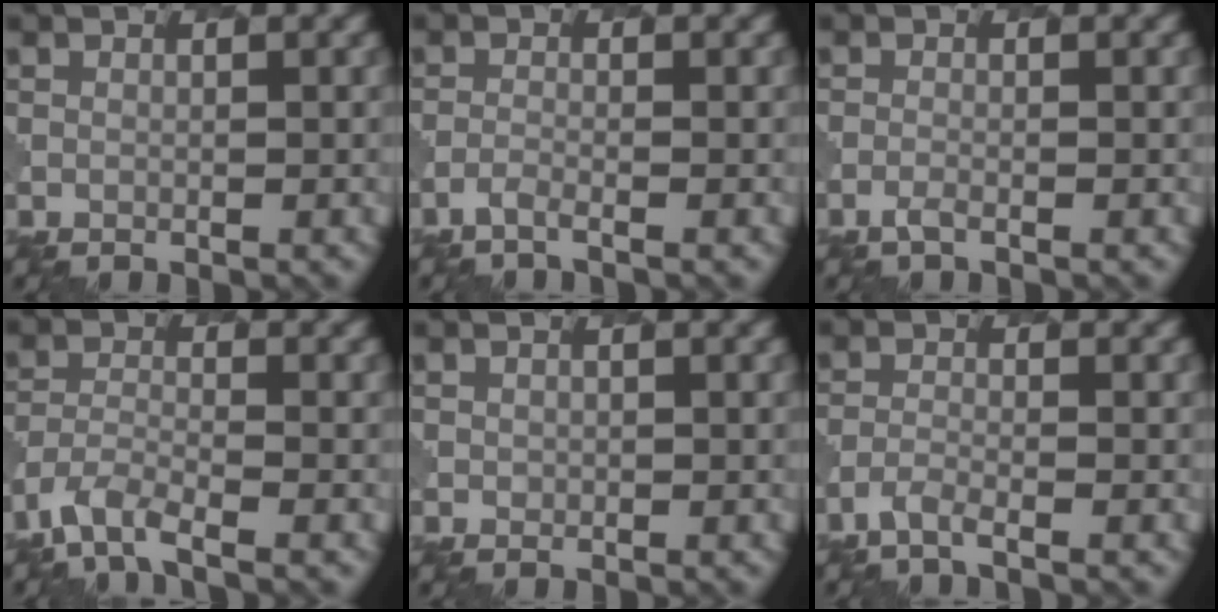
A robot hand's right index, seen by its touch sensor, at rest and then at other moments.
{"total": 1.3, "force": [-1.0, 0.3, 0.7], "torque": [-0.010, -0.003, -0.031]}
{"total": 0.8, "force": [-0.6, 0.2, 0.5], "torque": [-0.010, -0.002, -0.019]}
{"total": 4.2, "force": [-3.2, 1.3, 2.4], "torque": [-0.053, -0.012, -0.070]}
{"total": 0.7, "force": [0.1, 0.7, 0.2], "torque": [-0.002, -0.006, 0.003]}
{"total": 1.8, "force": [-1.5, 0.4, 1.0], "torque": [-0.023, -0.007, -0.042]}